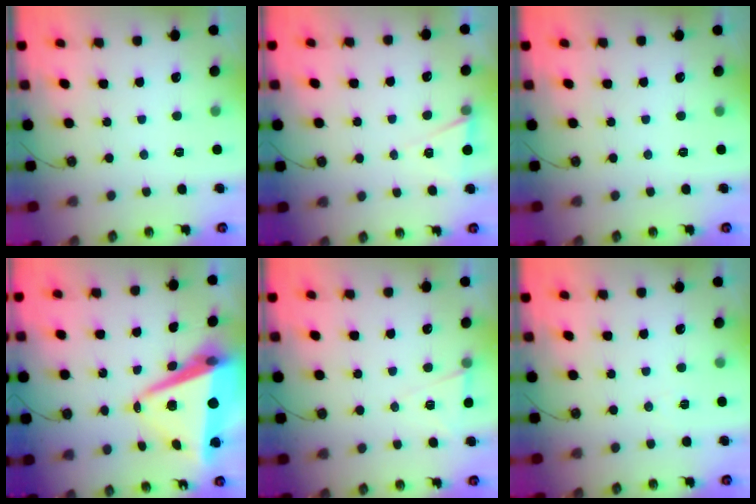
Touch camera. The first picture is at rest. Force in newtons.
{"total": 5.6, "press": 3.2, "slide": 4.6}
{"total": 0.0}
{"total": 12.9, "press": 12.5, "slide": 3.0}
{"total": 6.2, "press": 4.3, "slide": 4.4}
{"total": 4.8, "press": 4.4, "slide": 1.9}